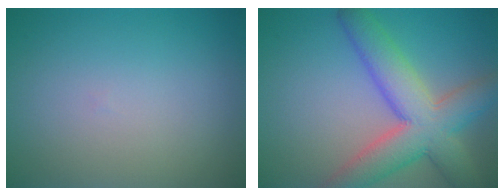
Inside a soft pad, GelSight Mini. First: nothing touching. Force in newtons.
{"total": 8.3, "press": 8.3, "slide": 0.4}